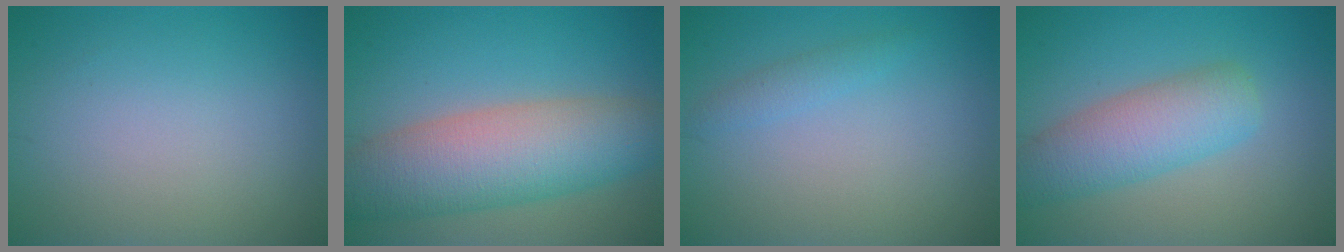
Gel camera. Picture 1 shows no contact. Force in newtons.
{"total": 8.9, "press": 8.9, "slide": 0.5}
{"total": 1.3, "press": 1.3, "slide": 0.1}
{"total": 5.4, "press": 5.4, "slide": 0.2}